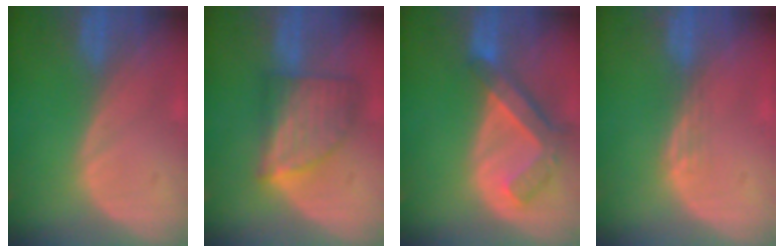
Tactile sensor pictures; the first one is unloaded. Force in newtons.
{"total": 7.3, "press": 6.8, "slide": 2.7}
{"total": 7.3, "press": 6.4, "slide": 3.6}
{"total": 1.8, "press": 1.3, "slide": 1.2}